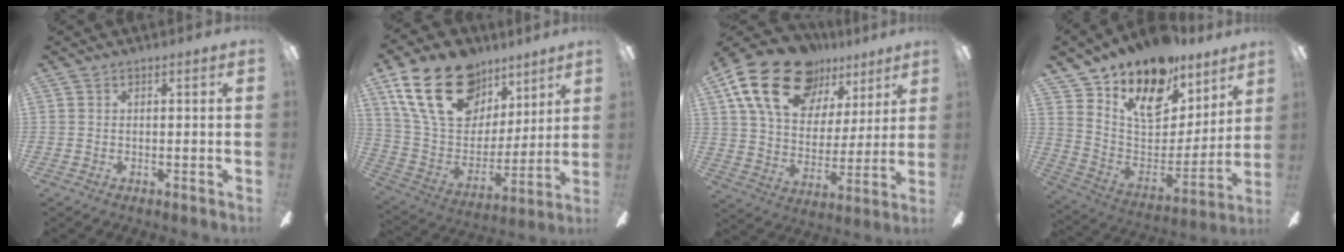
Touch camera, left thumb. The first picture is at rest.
{"total": 24.4, "force": [14.1, 15.1, 13.0], "torque": [-0.240, -0.063, 0.260]}
{"total": 22.4, "force": [13.3, 13.2, 12.2], "torque": [-0.213, -0.062, 0.242]}
{"total": 17.3, "force": [12.2, 9.5, 7.7], "torque": [-0.133, -0.078, 0.218]}